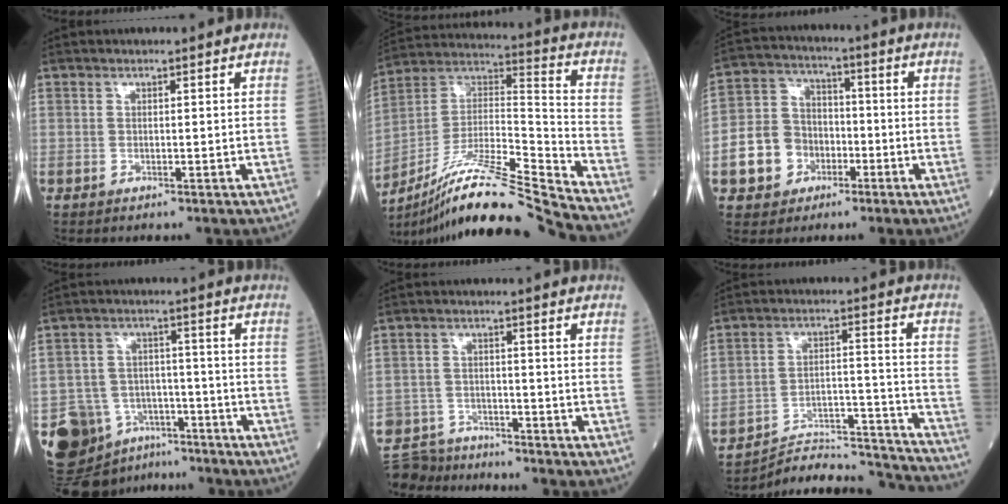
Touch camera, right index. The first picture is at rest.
{"total": 19.2, "force": [-16.8, -1.9, 9.0], "torque": [-0.180, 0.017, -0.307]}
{"total": 9.0, "force": [-2.9, 7.9, 3.3], "torque": [-0.079, 0.027, -0.047]}
{"total": 11.4, "force": [-7.0, 8.3, 3.3], "torque": [-0.065, 0.039, -0.107]}
{"total": 9.1, "force": [-8.5, 3.1, 0.8], "torque": [-0.018, 0.009, -0.141]}
{"total": 18.6, "force": [-18.3, -0.3, 3.6], "torque": [-0.039, 0.023, -0.271]}